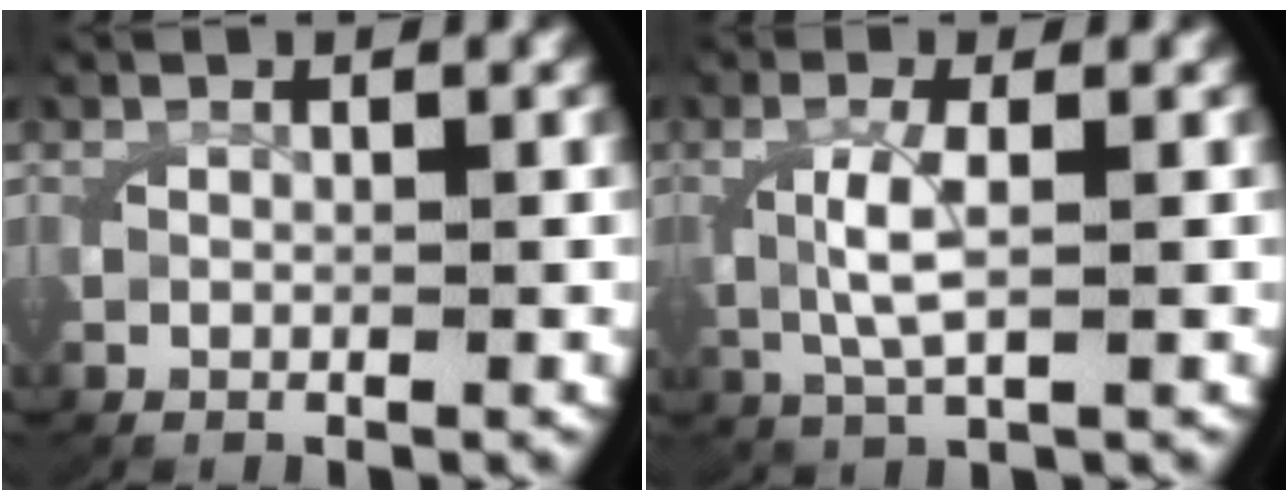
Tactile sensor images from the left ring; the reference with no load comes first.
{"total": 3.2, "force": [0.3, 1.1, 3.0], "torque": [-0.075, -0.007, 0.010]}